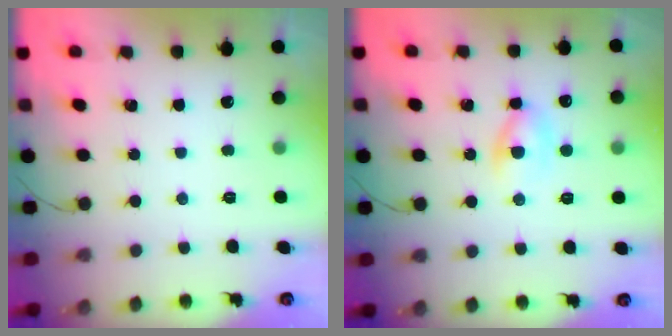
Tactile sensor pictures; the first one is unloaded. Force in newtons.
{"total": 5.6, "press": 5.4, "slide": 1.3}